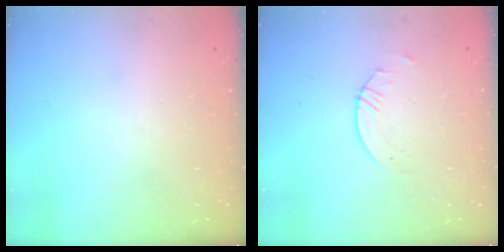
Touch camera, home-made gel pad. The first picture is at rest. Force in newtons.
{"total": 0.8, "press": 0.8, "slide": 0.2}